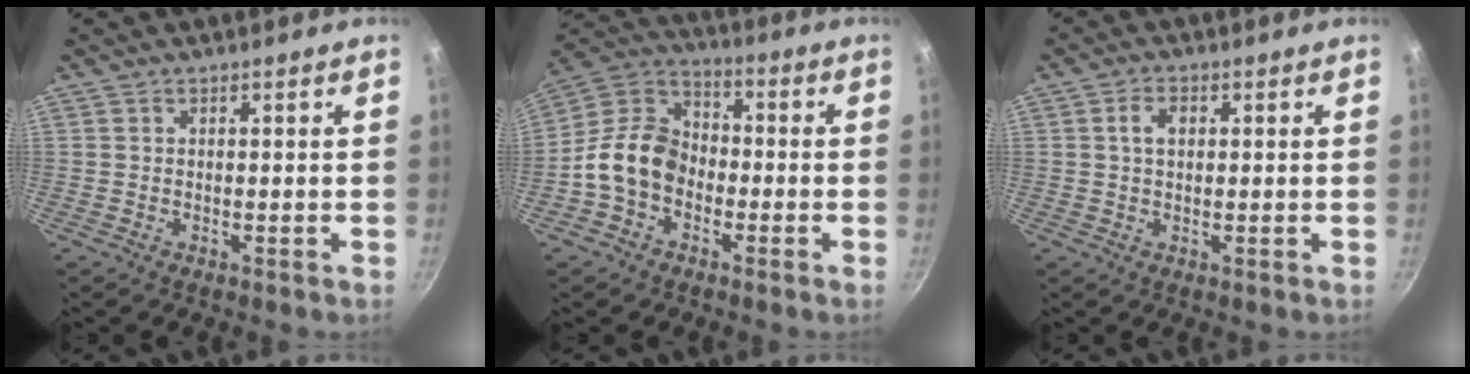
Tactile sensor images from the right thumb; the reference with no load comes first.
{"total": 12.3, "force": [-3.4, 9.3, 7.2], "torque": [-0.097, 0.043, -0.085]}
{"total": 3.3, "force": [0.6, 2.3, 2.3], "torque": [-0.029, 0.006, 0.008]}